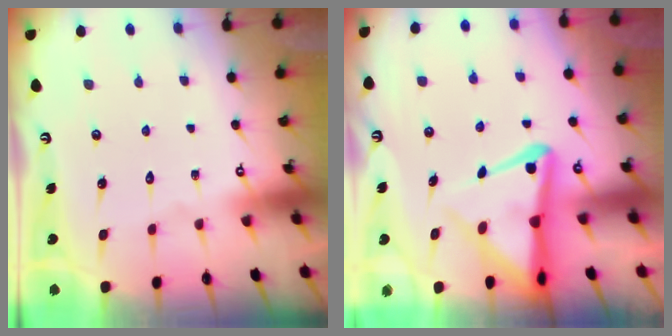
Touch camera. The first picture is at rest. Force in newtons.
{"total": 10.2, "press": 10.1, "slide": 1.2}